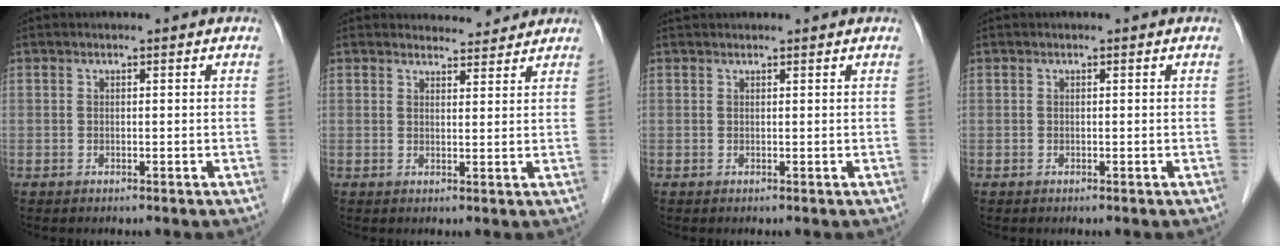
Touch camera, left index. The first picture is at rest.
{"total": 4.0, "force": [3.9, 0.9, 0.0], "torque": [-0.004, 0.006, 0.050]}
{"total": 2.4, "force": [2.3, 0.3, 0.5], "torque": [-0.008, 0.030, 0.035]}
{"total": 0.0}